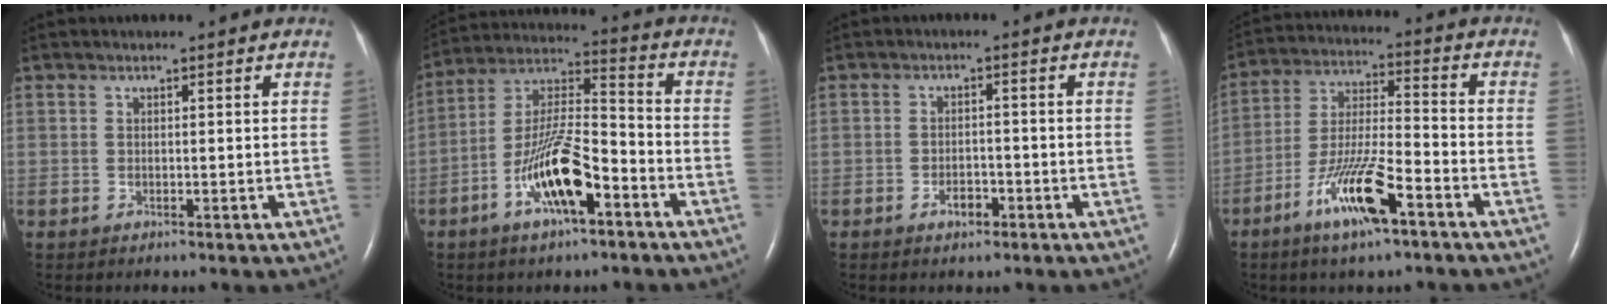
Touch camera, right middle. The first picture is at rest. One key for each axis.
{"total": 12.9, "fx": -6.0, "fy": 3.1, "fz": 11.0, "tx": -0.219, "ty": 0.007, "tz": -0.108}
{"total": 2.3, "fx": -1.3, "fy": 1.5, "fz": 1.3, "tx": -0.017, "ty": 0.005, "tz": -0.017}
{"total": 11.9, "fx": -6.7, "fy": 1.8, "fz": 9.7, "tx": -0.194, "ty": -0.009, "tz": -0.123}